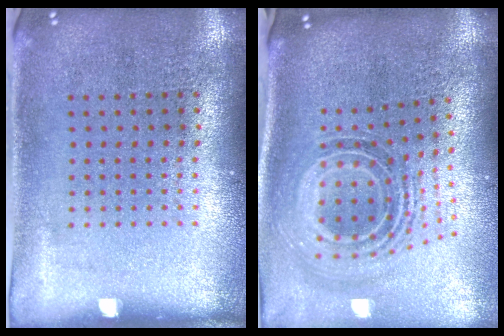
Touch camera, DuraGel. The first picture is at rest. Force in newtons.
{"total": 1.7, "press": 1.3, "slide": 1.1}